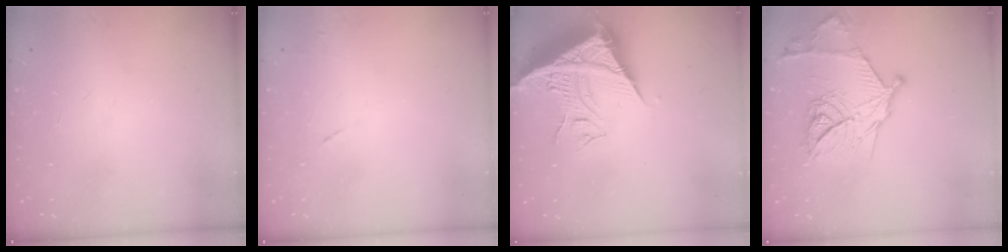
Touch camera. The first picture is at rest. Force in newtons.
{"total": 4.6, "press": 4.6, "slide": 0.6}
{"total": 14.7, "press": 14.6, "slide": 1.5}
{"total": 18.8, "press": 18.8, "slide": 1.3}